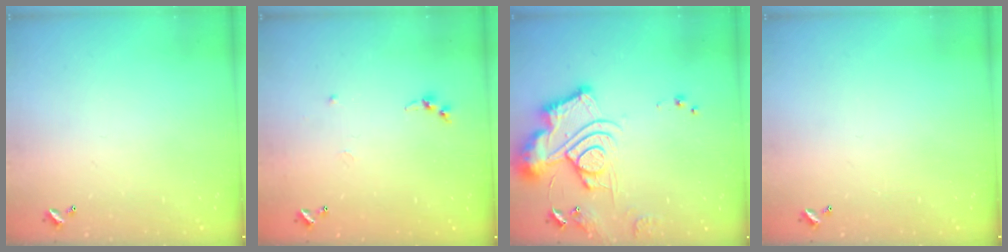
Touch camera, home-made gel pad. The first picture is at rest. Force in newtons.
{"total": 7.0, "press": 7.0, "slide": 0.7}
{"total": 18.3, "press": 18.2, "slide": 1.9}
{"total": 0.0}